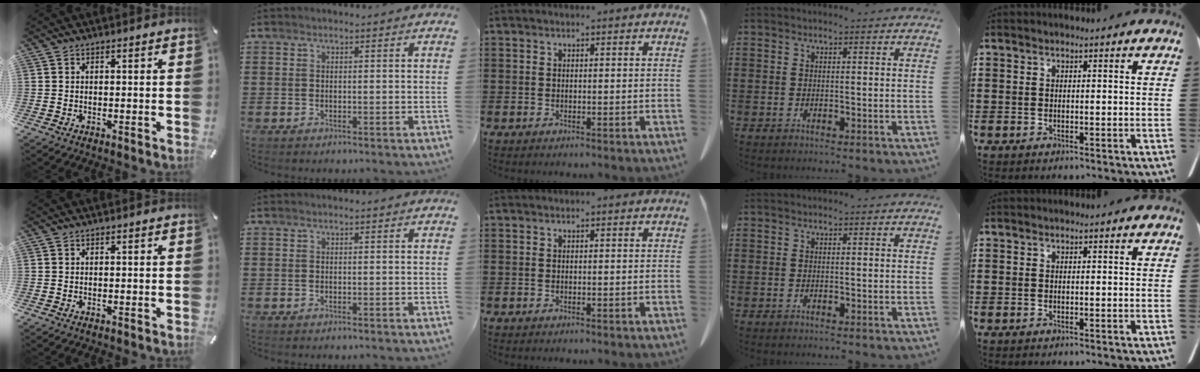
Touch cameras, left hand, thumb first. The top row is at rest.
{}